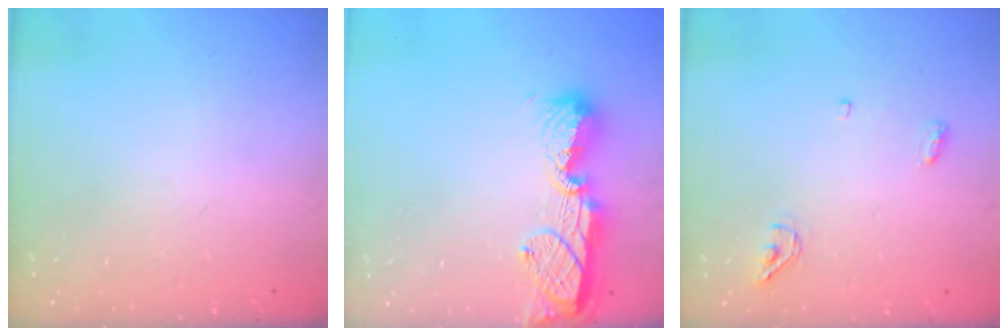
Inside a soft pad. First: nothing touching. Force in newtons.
{"total": 11.5, "press": 11.5, "slide": 0.7}
{"total": 6.3, "press": 5.0, "slide": 3.9}